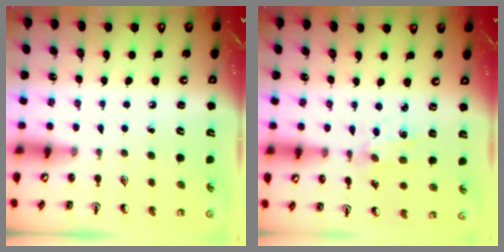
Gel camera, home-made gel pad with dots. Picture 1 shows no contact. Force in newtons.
{"total": 1.2, "press": 1.2, "slide": 0.3}